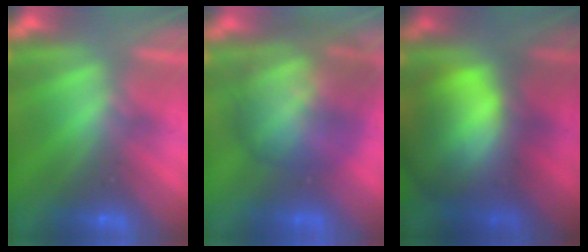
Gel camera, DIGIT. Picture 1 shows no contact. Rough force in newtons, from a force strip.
{"total": 7.8}
{"total": 7.2}